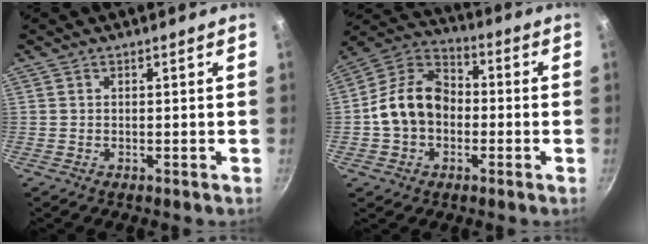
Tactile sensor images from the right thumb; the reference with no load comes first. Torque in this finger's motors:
{"motor_torque": [1.83, 1.78, 0.37, -0.50, 0.13]}